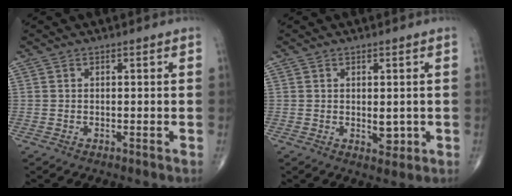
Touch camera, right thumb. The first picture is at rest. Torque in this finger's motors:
{"motor_torque": [1.99, 3.02, 0.14, -0.25, 0.26]}